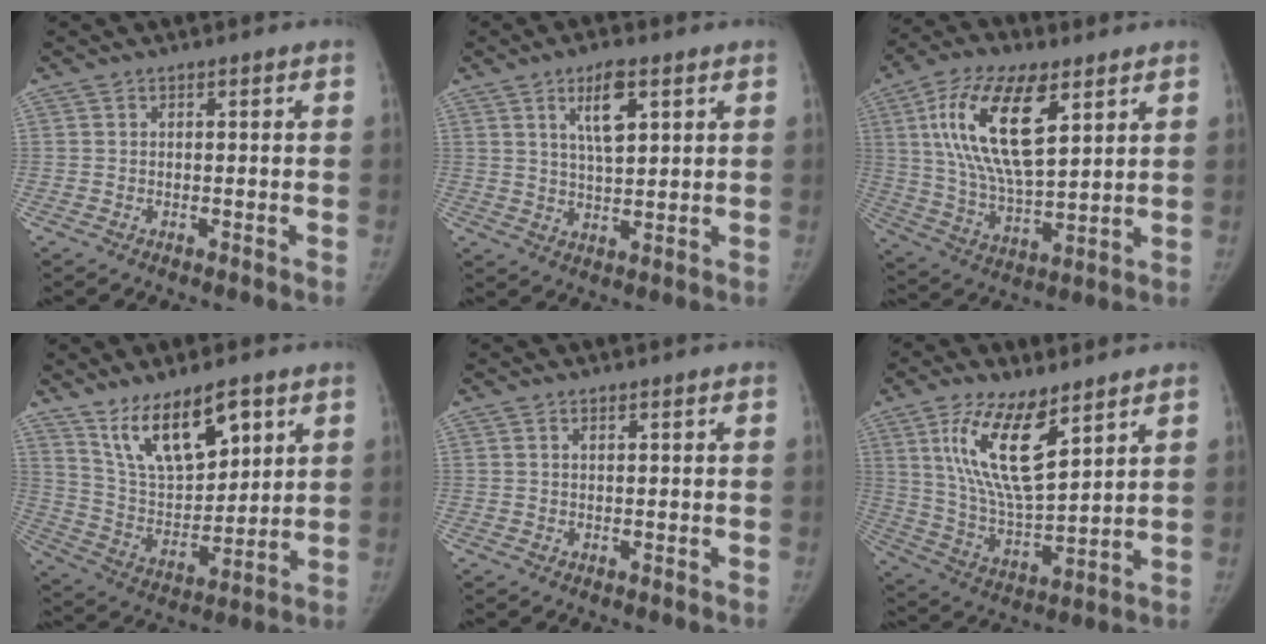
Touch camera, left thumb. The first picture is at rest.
{"total": 7.6, "force": [3.4, 2.8, 6.2], "torque": [-0.098, -0.017, 0.062]}
{"total": 19.5, "force": [7.4, 8.4, 15.9], "torque": [-0.288, -0.023, 0.136]}
{"total": 15.3, "force": [9.1, 6.6, 10.4], "torque": [-0.143, -0.048, 0.178]}
{"total": 0.7, "force": [0.4, 0.2, 0.5], "torque": [-0.010, 0.001, 0.007]}
{"total": 16.1, "force": [8.2, 5.8, 12.5], "torque": [-0.220, -0.044, 0.163]}